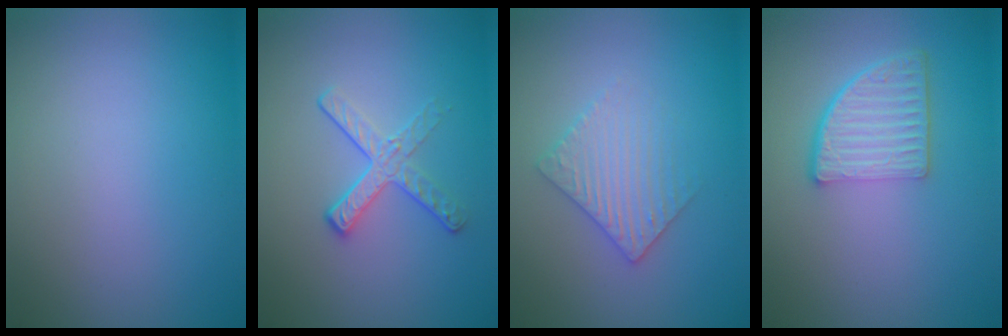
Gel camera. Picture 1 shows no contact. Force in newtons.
{"total": 2.4, "press": 1.7, "slide": 1.7}
{"total": 3.0, "press": 2.9, "slide": 0.6}
{"total": 4.8, "press": 3.4, "slide": 3.4}